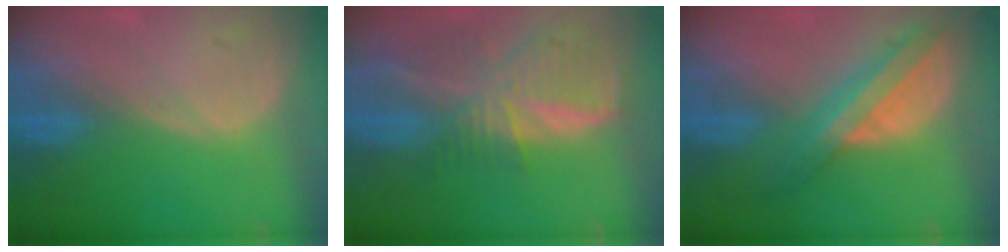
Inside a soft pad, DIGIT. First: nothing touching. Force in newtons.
{"total": 9.4, "press": 8.3, "slide": 4.5}
{"total": 8.1, "press": 6.8, "slide": 4.3}